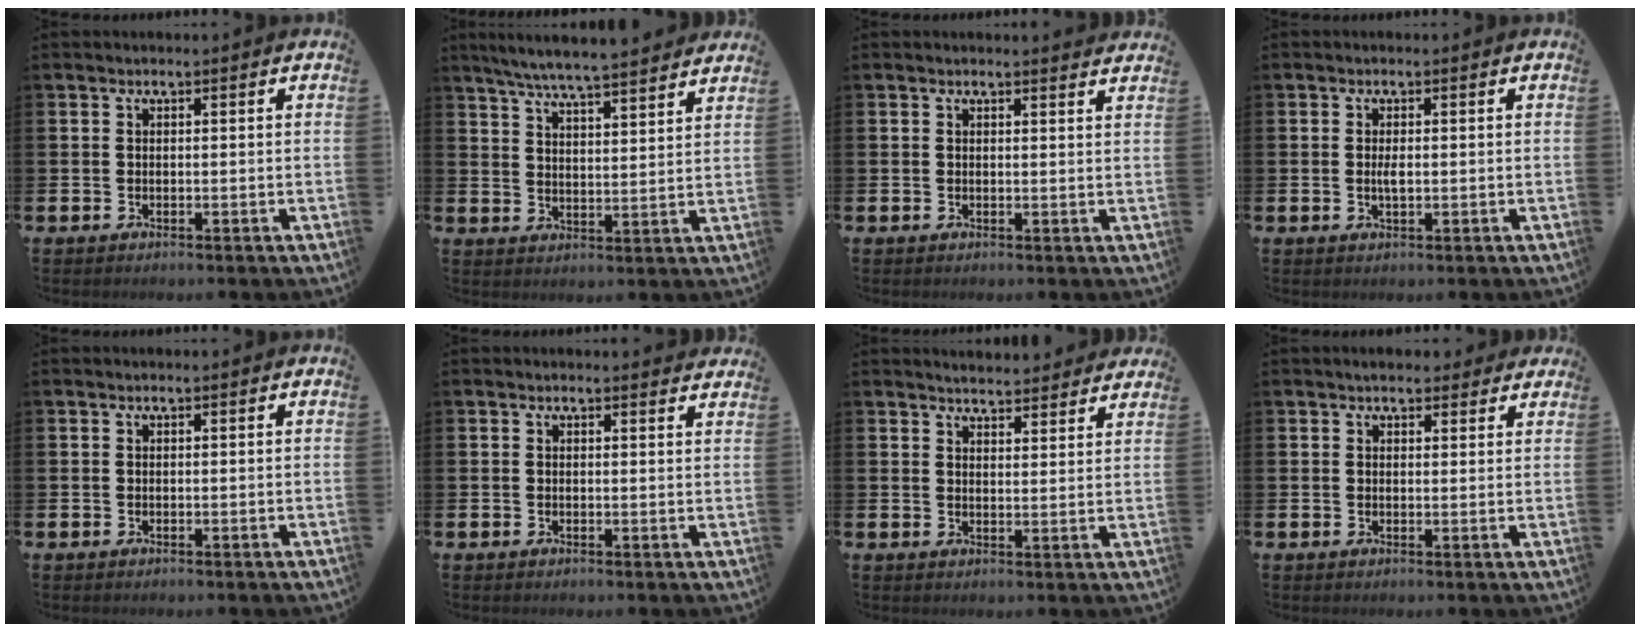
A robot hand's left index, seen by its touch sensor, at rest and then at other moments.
{"total": 6.5, "force": [6.2, -0.1, 1.7], "torque": [-0.056, -0.037, 0.110]}
{"total": 1.3, "force": [1.3, -0.1, 0.0], "torque": [0.008, -0.010, 0.022]}
{"total": 1.6, "force": [0.1, 0.5, 1.5], "torque": [-0.022, -0.001, -0.002]}
{"total": 0.0}
{"total": 0.9, "force": [0.9, 0.1, 0.0], "torque": [0.007, -0.002, 0.016]}
{"total": 3.9, "force": [3.9, 0.6, 0.0], "torque": [-0.009, -0.021, 0.071]}
{"total": 2.7, "force": [2.5, 1.1, 0.2], "torque": [0.000, -0.005, 0.043]}